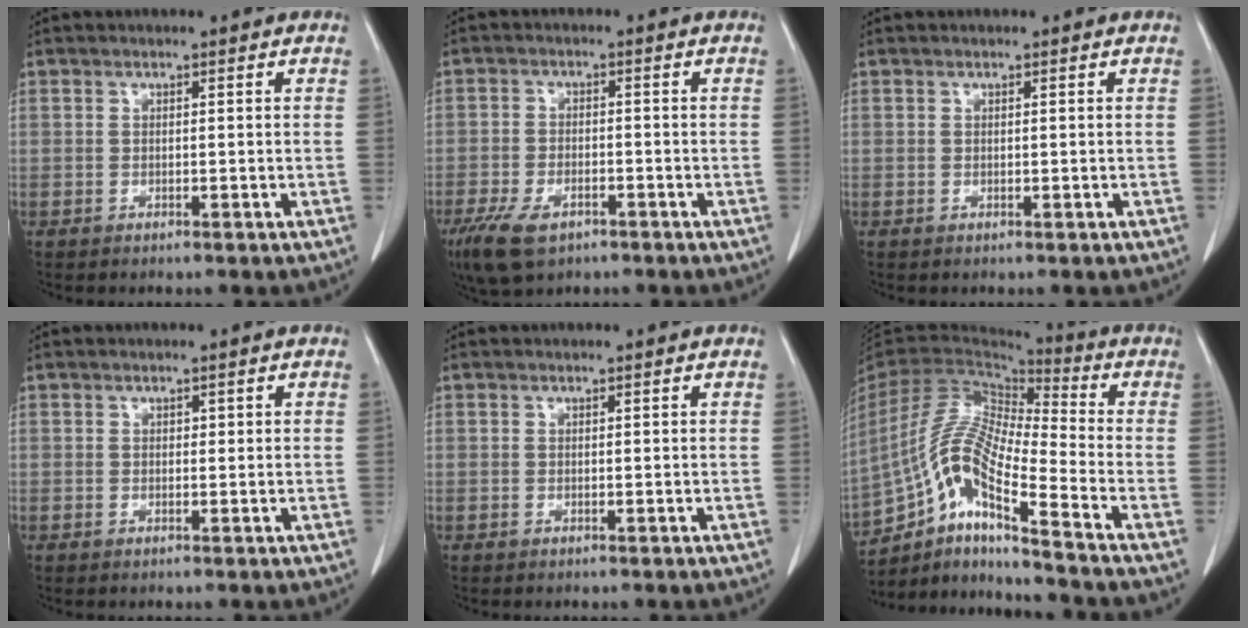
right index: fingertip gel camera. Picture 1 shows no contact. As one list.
[{"total": 7.4, "force": [-4.5, 3.6, 4.6], "torque": [-0.089, -0.010, -0.076]}, {"total": 0.0}, {"total": 1.0, "force": [0.3, 0.5, 0.8], "torque": [-0.011, 0.000, 0.007]}, {"total": 0.0}, {"total": 14.2, "force": [-8.5, 1.3, 11.3], "torque": [-0.235, 0.004, -0.157]}]